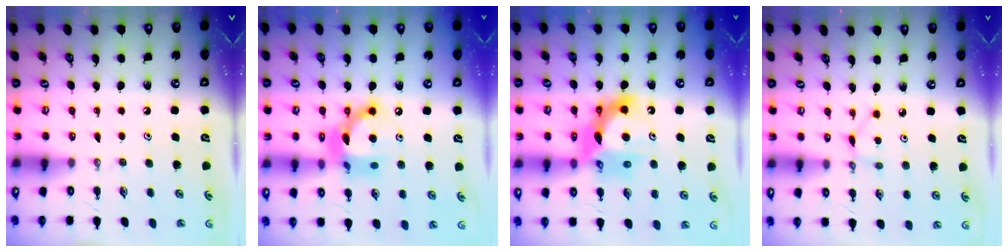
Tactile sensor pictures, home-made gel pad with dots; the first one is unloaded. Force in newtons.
{"total": 13.7, "press": 13.7, "slide": 0.5}
{"total": 12.4, "press": 12.1, "slide": 2.7}
{"total": 1.9, "press": 1.9, "slide": 0.2}